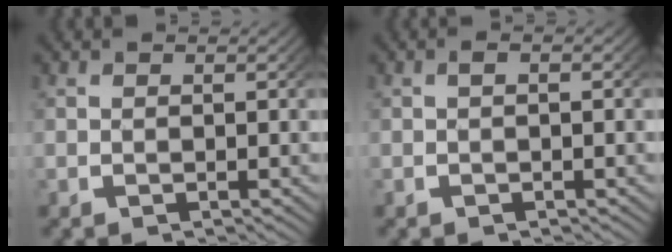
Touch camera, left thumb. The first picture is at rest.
{"total": 0.7, "force": [-0.2, 0.1, 0.6], "torque": [-0.012, 0.002, -0.004]}